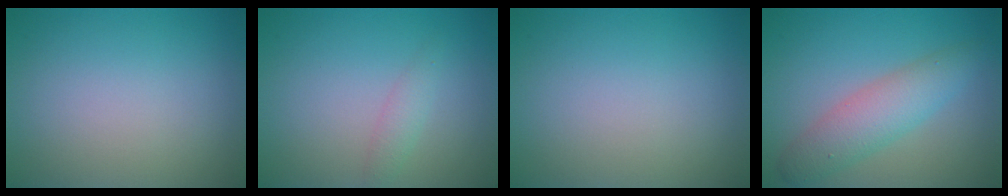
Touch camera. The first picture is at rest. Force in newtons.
{"total": 1.3, "press": 1.3, "slide": 0.1}
{"total": 0.0}
{"total": 4.1, "press": 4.1, "slide": 0.0}